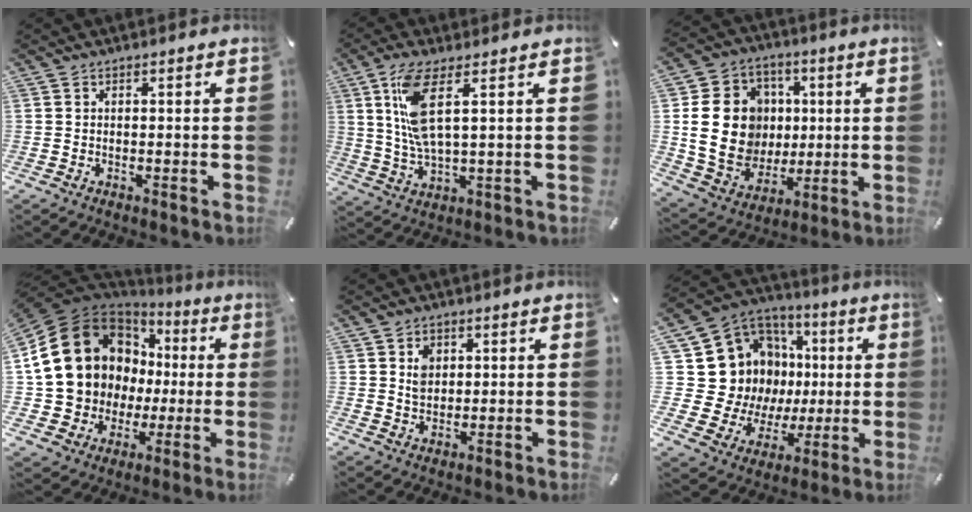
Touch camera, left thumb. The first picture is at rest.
{"total": 11.1, "force": [3.8, 3.4, 9.9], "torque": [-0.215, -0.004, 0.064]}
{"total": 18.3, "force": [2.1, 15.9, 8.9], "torque": [-0.174, -0.001, 0.047]}
{"total": 18.4, "force": [4.4, 16.3, 7.3], "torque": [-0.150, -0.035, 0.112]}
{"total": 4.3, "force": [1.4, 3.6, 1.7], "torque": [-0.018, -0.003, 0.020]}
{"total": 17.8, "force": [3.9, 16.2, 6.1], "torque": [-0.125, -0.053, 0.116]}